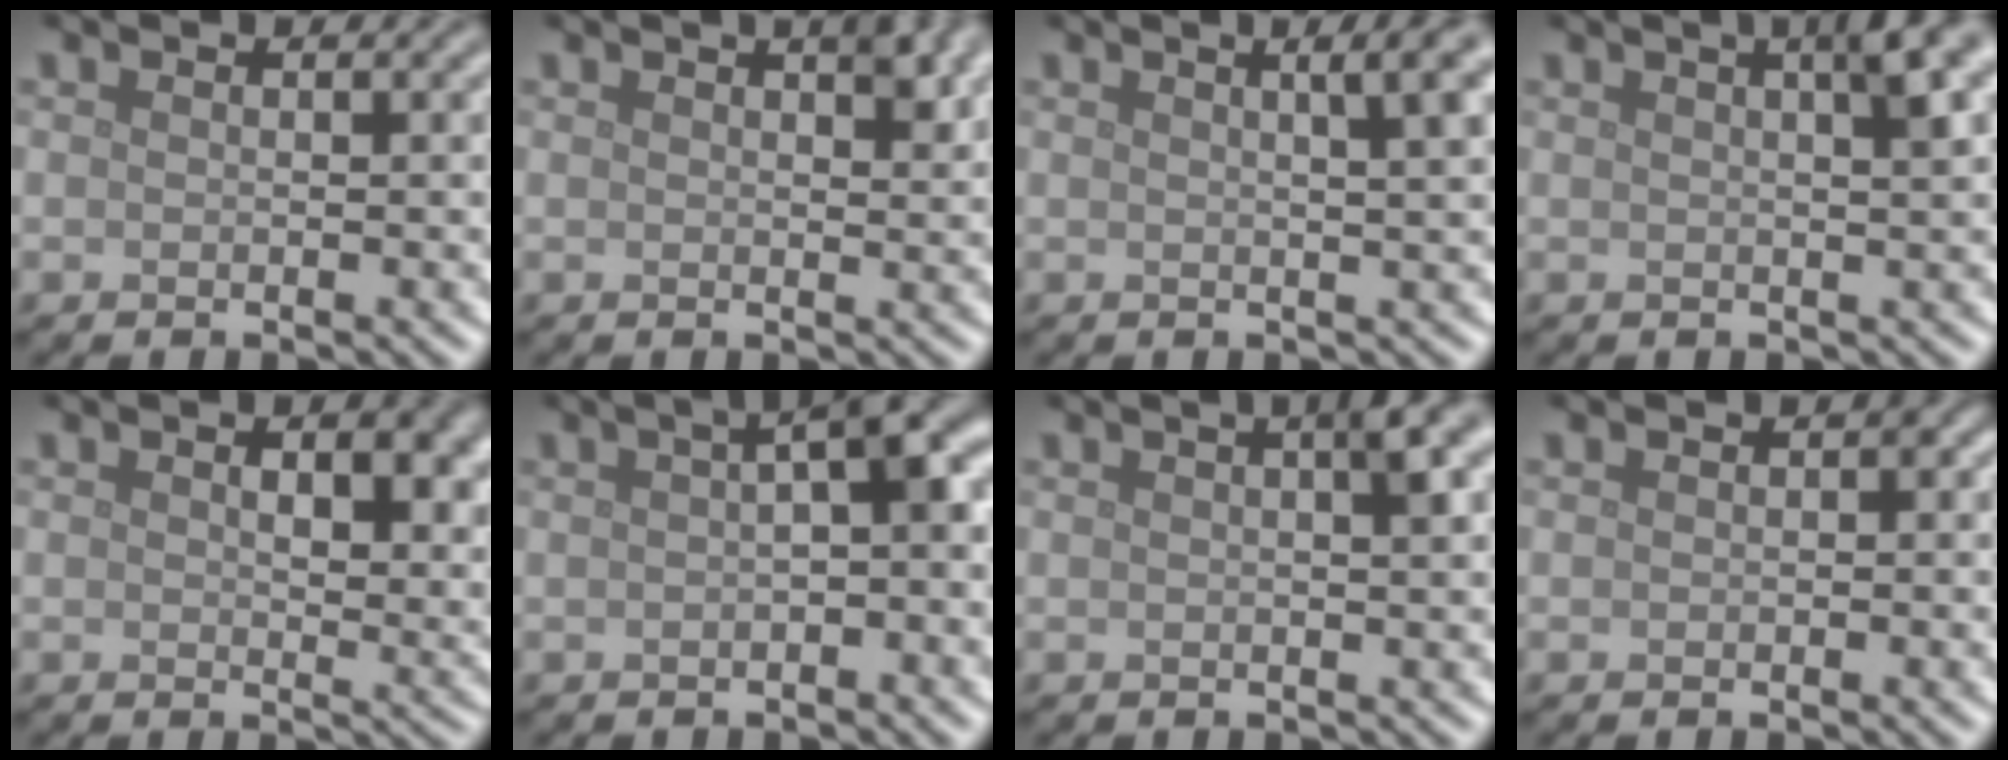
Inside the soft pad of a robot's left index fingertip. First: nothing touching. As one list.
[{"total": 2.4, "force": [1.4, 0.6, 1.8], "torque": [-0.019, 0.003, 0.022]}, {"total": 6.9, "force": [2.8, 2.6, 5.7], "torque": [-0.031, 0.045, 0.006]}, {"total": 5.1, "force": [2.1, 1.3, 4.4], "torque": [-0.038, 0.022, 0.013]}, {"total": 6.2, "force": [1.8, 3.2, 5.0], "torque": [-0.059, -0.006, 0.032]}, {"total": 5.4, "force": [1.1, 1.3, 5.2], "torque": [-0.058, 0.025, 0.008]}, {"total": 3.2, "force": [1.1, 0.5, 3.0], "torque": [-0.035, 0.012, 0.015]}, {"total": 0.7, "force": [0.0, 0.4, 0.6], "torque": [-0.006, 0.000, 0.001]}]